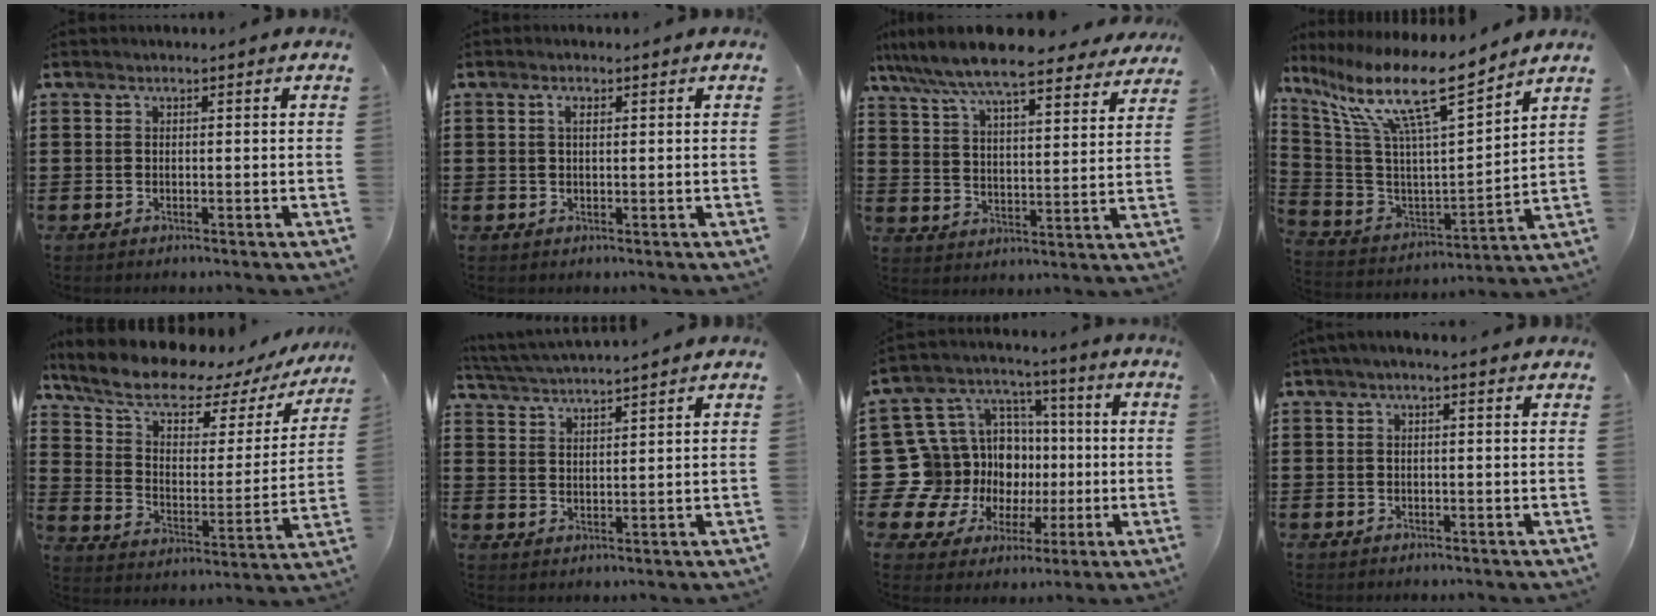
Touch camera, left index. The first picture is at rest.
{"total": 1.4, "force": [0.4, 0.6, 1.2], "torque": [-0.026, 0.005, 0.006]}
{"total": 9.0, "force": [8.1, 0.7, 3.9], "torque": [-0.110, -0.040, 0.139]}
{"total": 14.3, "force": [9.6, 2.2, 10.4], "torque": [-0.233, -0.054, 0.157]}
{"total": 10.4, "force": [8.1, 3.4, 5.6], "torque": [-0.136, -0.045, 0.137]}
{"total": 3.7, "force": [3.6, -0.6, 0.6], "torque": [-0.025, -0.018, 0.064]}
{"total": 14.3, "force": [-1.2, 13.7, 3.8], "torque": [-0.134, -0.022, 0.010]}
{"total": 1.0, "force": [0.1, 0.3, 1.0], "torque": [-0.020, 0.000, 0.000]}